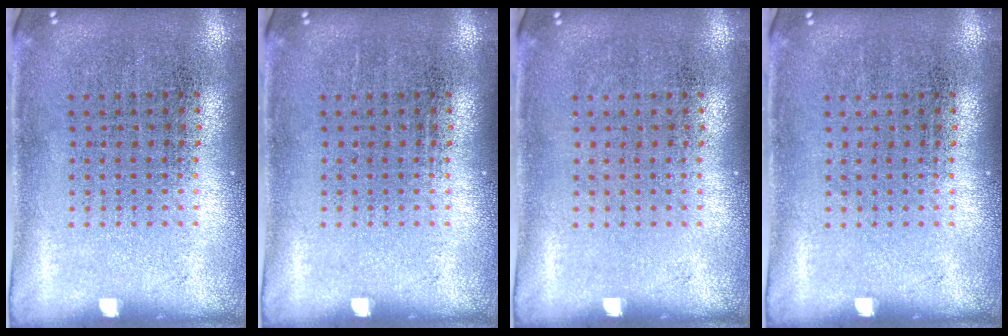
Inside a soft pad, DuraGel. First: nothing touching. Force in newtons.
{"total": 0.0}
{"total": 0.0}
{"total": 0.0}